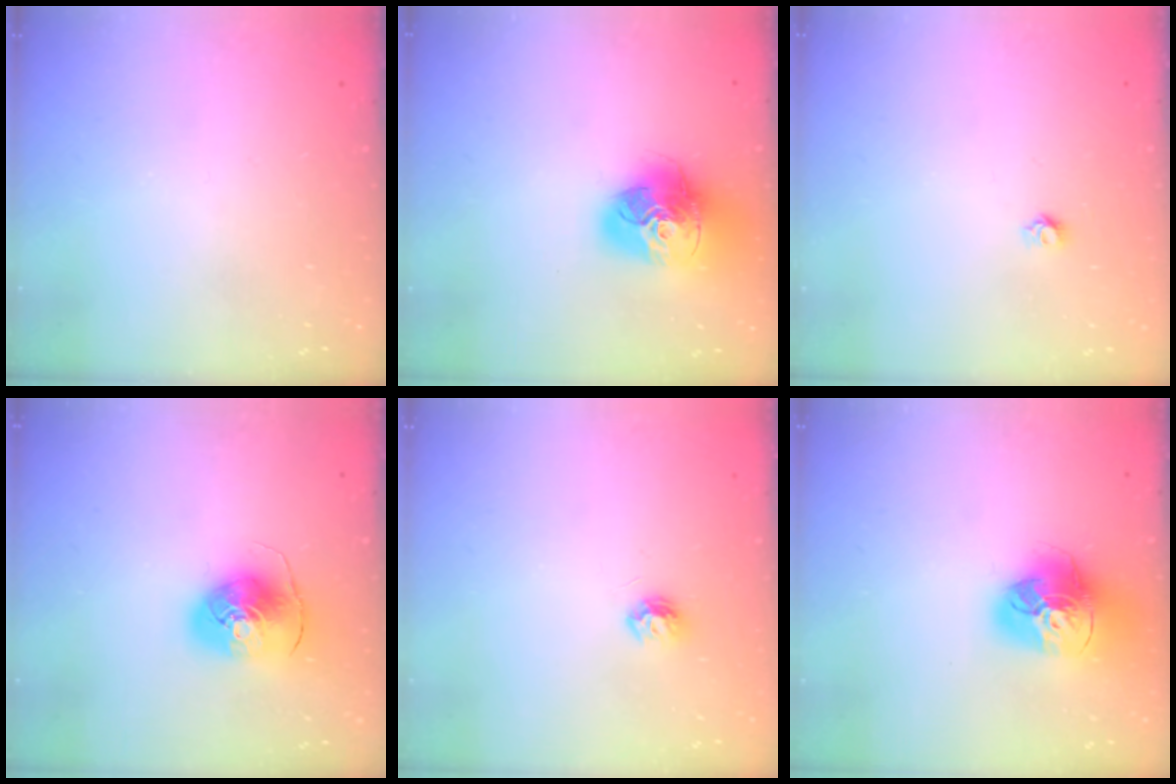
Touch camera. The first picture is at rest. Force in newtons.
{"total": 18.8, "press": 18.6, "slide": 2.1}
{"total": 3.9, "press": 3.9, "slide": 0.3}
{"total": 9.7, "press": 9.6, "slide": 1.3}
{"total": 5.7, "press": 5.6, "slide": 0.7}
{"total": 18.3, "press": 18.2, "slide": 2.1}